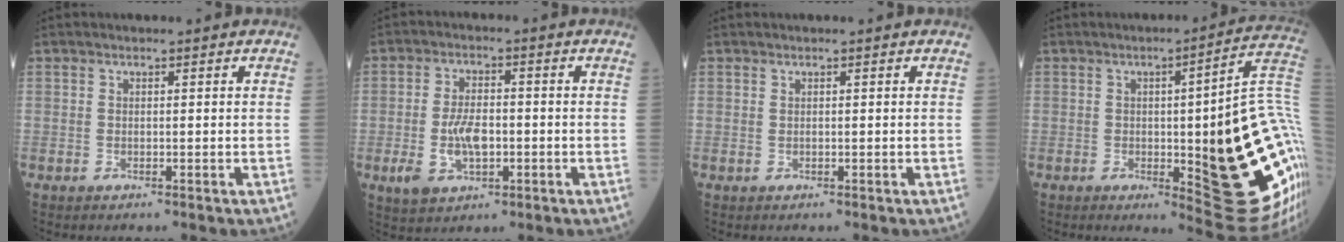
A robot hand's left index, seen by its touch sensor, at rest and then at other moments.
{"total": 6.7, "force": [-1.5, 3.4, 5.6], "torque": [-0.121, 0.004, -0.019]}
{"total": 0.0}
{"total": 23.7, "force": [-1.9, 3.7, 23.3], "torque": [-0.210, 0.009, -0.009]}